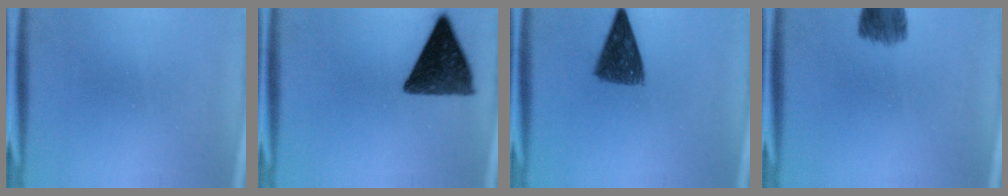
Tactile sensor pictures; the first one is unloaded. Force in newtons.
{"total": 12.6}
{"total": 8.4}
{"total": 6.6}